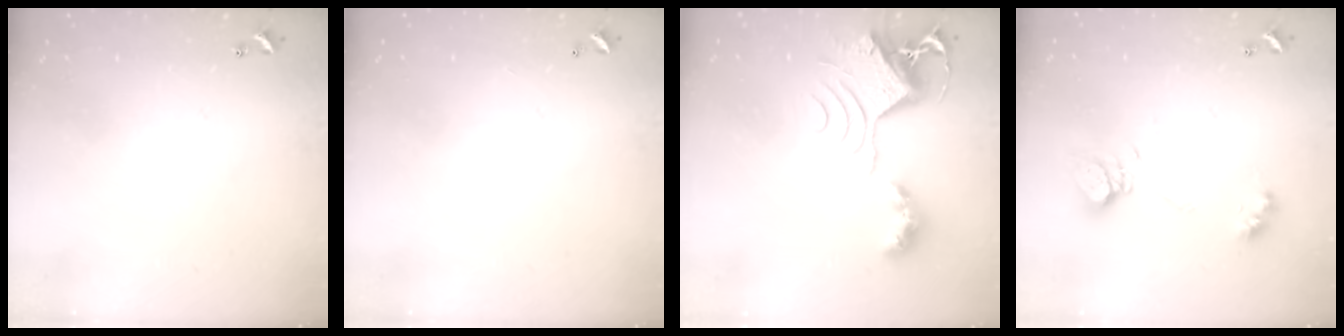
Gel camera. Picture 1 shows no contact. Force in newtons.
{"total": 3.0, "press": 3.0, "slide": 0.1}
{"total": 8.4, "press": 8.4, "slide": 0.4}
{"total": 12.1, "press": 12.0, "slide": 1.2}